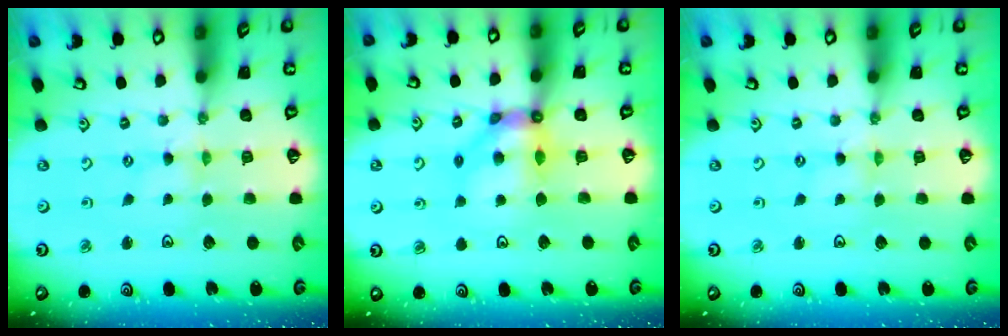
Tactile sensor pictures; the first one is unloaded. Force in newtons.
{"total": 9.9, "press": 9.8, "slide": 1.0}
{"total": 0.0}